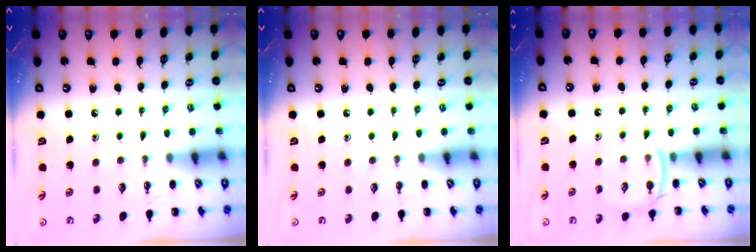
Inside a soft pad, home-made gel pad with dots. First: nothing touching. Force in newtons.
{"total": 0.0}
{"total": 4.0, "press": 3.7, "slide": 1.5}